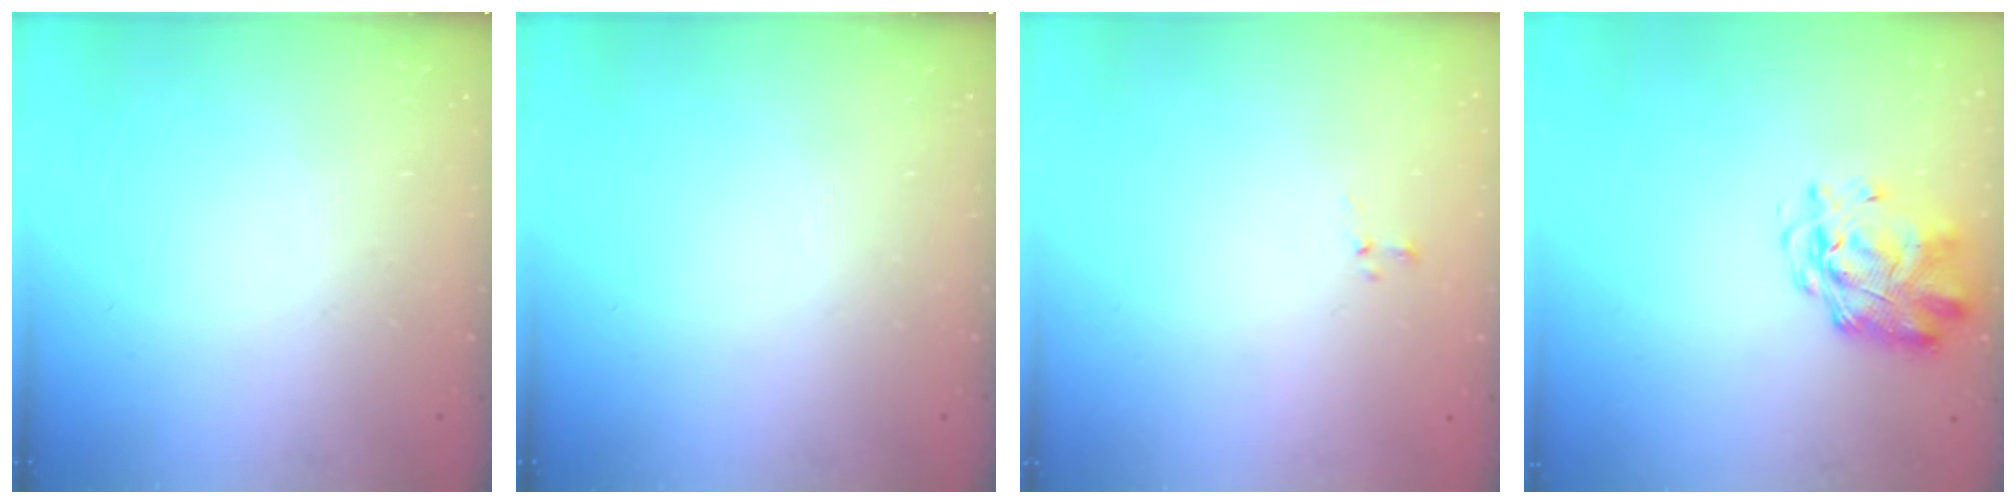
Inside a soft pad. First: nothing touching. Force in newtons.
{"total": 0.0}
{"total": 0.0}
{"total": 2.8, "press": 2.7, "slide": 0.8}